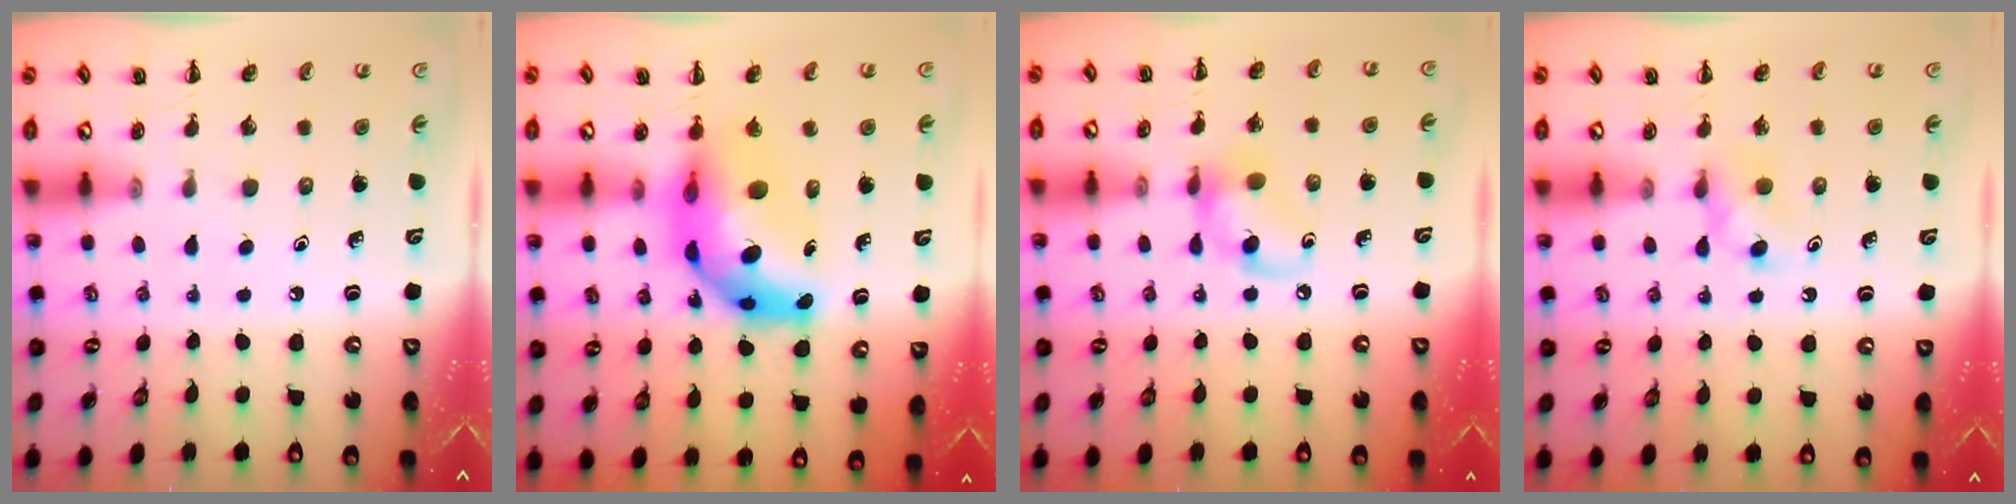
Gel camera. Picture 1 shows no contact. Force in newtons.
{"total": 11.8, "press": 11.2, "slide": 3.8}
{"total": 9.0, "press": 8.9, "slide": 1.2}
{"total": 3.2, "press": 2.9, "slide": 1.2}